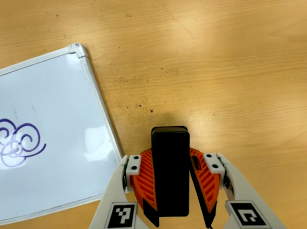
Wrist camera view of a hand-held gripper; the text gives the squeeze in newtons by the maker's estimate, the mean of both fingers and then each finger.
{"total": 6.6, "left": 5.2, "right": 7.9}